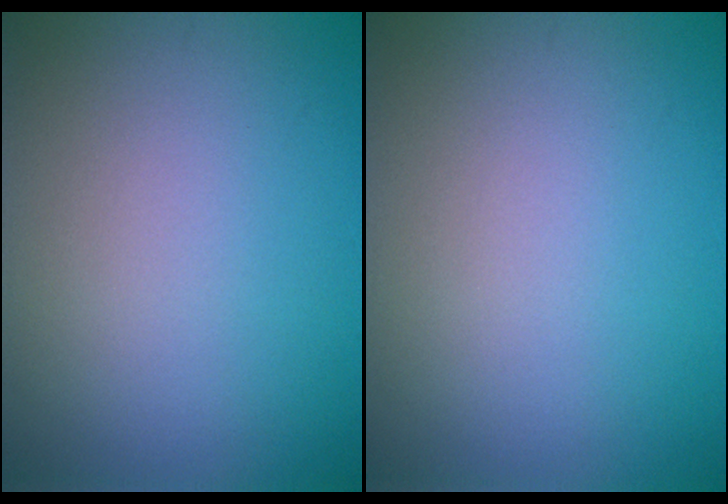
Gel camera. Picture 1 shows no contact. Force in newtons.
{"total": 0.0}